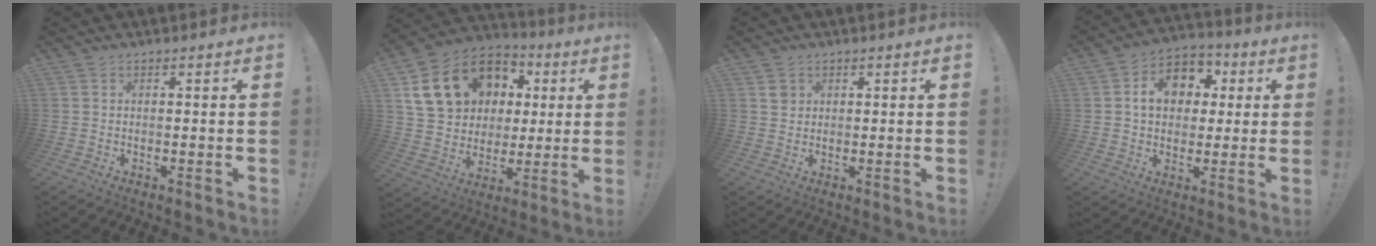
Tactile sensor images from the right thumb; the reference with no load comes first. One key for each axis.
{"total": 20.0, "fx": 7.9, "fy": 15.6, "fz": 9.7, "tx": -0.148, "ty": -0.019, "tz": 0.177}
{"total": 2.3, "fx": 1.2, "fy": 2.0, "fz": 0.4, "tx": 0.014, "ty": -0.009, "tz": 0.019}
{"total": 12.5, "fx": 3.1, "fy": 10.0, "fz": 6.8, "tx": -0.092, "ty": -0.002, "tz": 0.062}